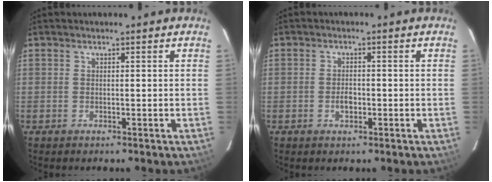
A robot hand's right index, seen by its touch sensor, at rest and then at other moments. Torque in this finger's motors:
{"motor_torque": [0.38, -0.02, 0.07, 0.02]}